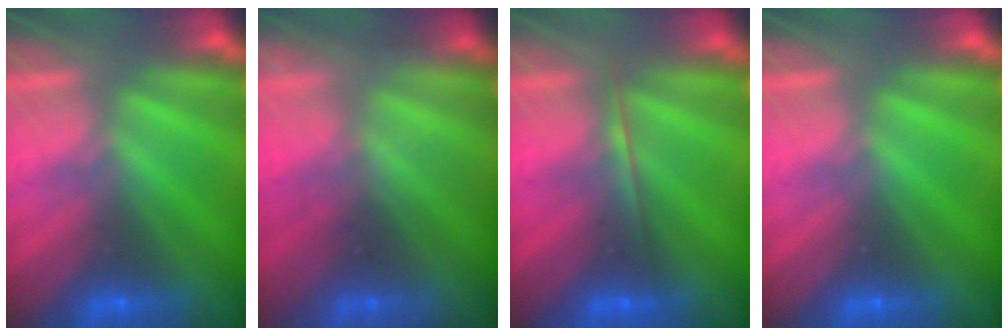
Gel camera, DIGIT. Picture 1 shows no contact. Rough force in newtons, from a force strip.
{"total": 2.3}
{"total": 1.8}
{"total": 0.0}